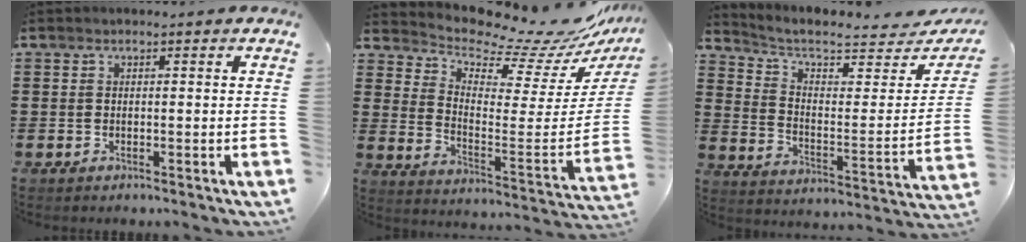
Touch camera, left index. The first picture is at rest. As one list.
[{"total": 9.7, "force": [9.0, 1.7, 3.2], "torque": [-0.075, -0.086, 0.147]}, {"total": 5.3, "force": [4.6, 1.1, 2.5], "torque": [-0.073, -0.039, 0.075]}]